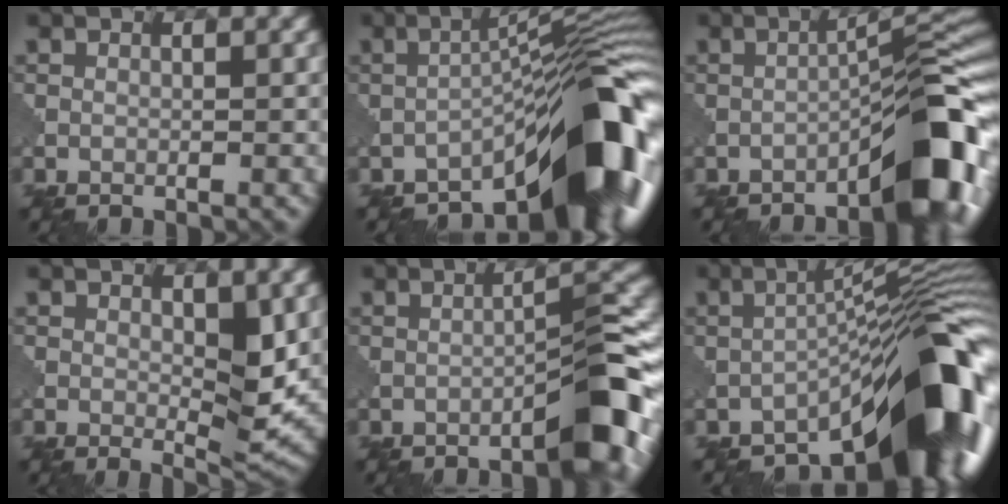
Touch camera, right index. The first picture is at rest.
{"total": 12.5, "force": [-7.5, 3.4, 9.4], "torque": [-0.114, 0.016, -0.120]}
{"total": 8.6, "force": [-4.9, 1.3, 7.0], "torque": [-0.089, 0.023, -0.070]}
{"total": 4.4, "force": [0.6, 1.5, 4.1], "torque": [-0.063, -0.011, 0.017]}
{"total": 6.3, "force": [-3.6, 0.8, 5.1], "torque": [-0.064, 0.024, -0.053]}
{"total": 14.0, "force": [-8.1, 4.2, 10.6], "torque": [-0.133, 0.011, -0.129]}